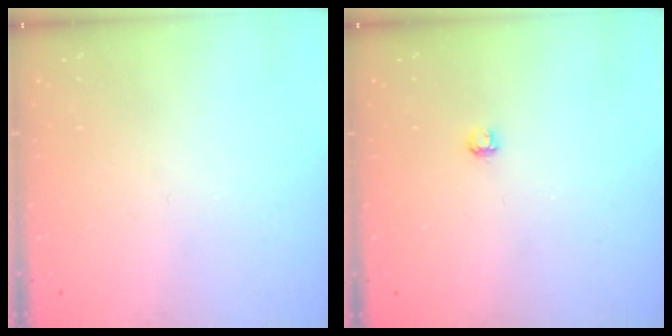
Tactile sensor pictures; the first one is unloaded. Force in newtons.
{"total": 2.9, "press": 2.9, "slide": 0.3}